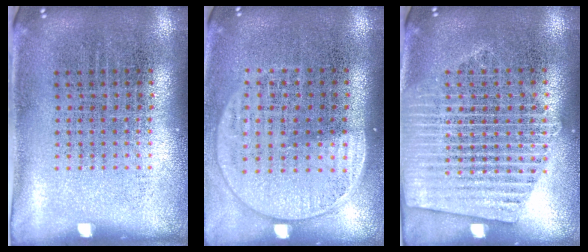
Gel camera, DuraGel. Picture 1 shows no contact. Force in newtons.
{"total": 1.5, "press": 1.3, "slide": 0.8}
{"total": 1.8, "press": 1.8, "slide": 0.3}